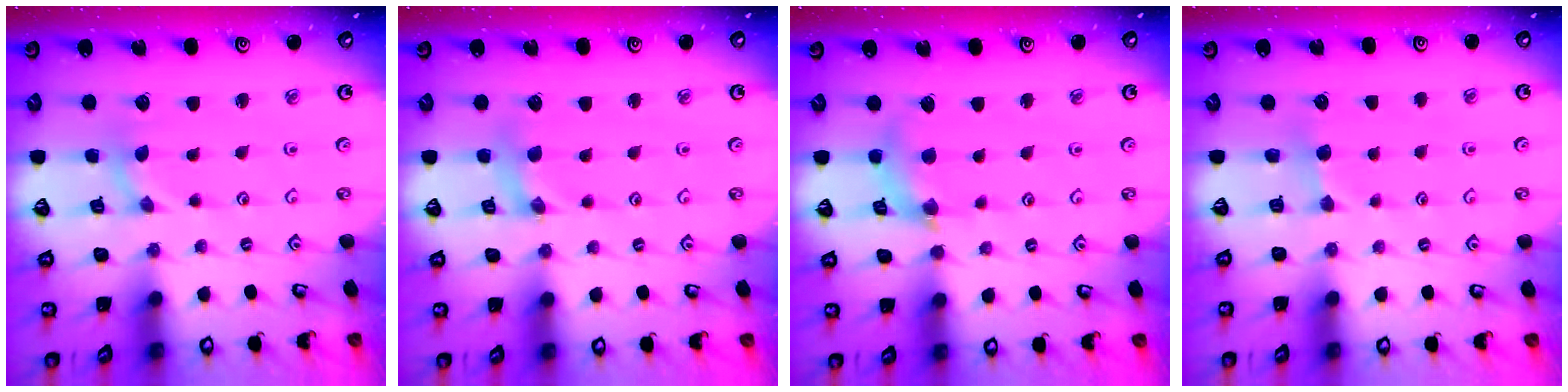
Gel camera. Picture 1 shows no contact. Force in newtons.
{"total": 2.9, "press": 2.9, "slide": 0.3}
{"total": 8.5, "press": 8.4, "slide": 1.0}
{"total": 3.9, "press": 3.8, "slide": 0.5}